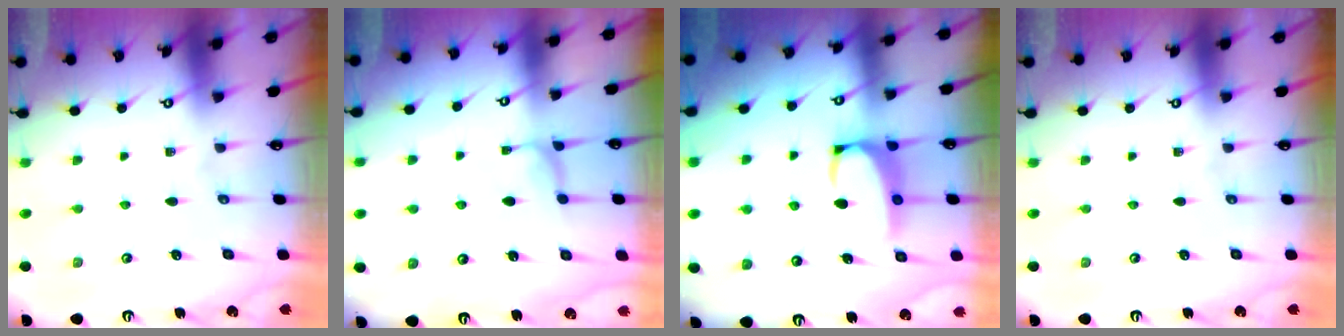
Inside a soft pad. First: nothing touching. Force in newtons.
{"total": 2.0, "press": 1.9, "slide": 0.5}
{"total": 2.5, "press": 2.4, "slide": 0.8}
{"total": 0.0}